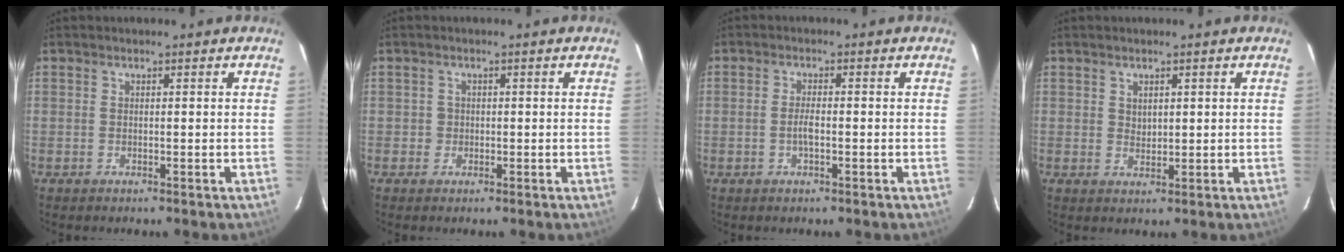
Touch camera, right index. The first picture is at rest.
{"total": 1.4, "force": [-0.2, 1.4, 0.0], "torque": [0.003, 0.003, -0.002]}
{"total": 2.5, "force": [-0.6, 0.8, 2.3], "torque": [-0.044, 0.001, -0.011]}
{"total": 1.9, "force": [1.1, 1.4, 0.8], "torque": [-0.008, 0.002, 0.021]}